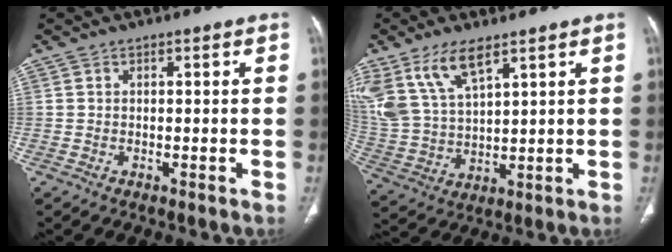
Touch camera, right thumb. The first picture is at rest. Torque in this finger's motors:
{"motor_torque": [-0.17, 0.94, 1.17, 0.94, 0.10]}